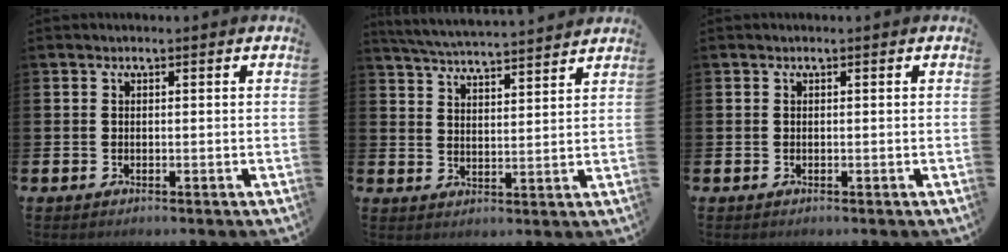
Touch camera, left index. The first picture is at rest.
{"total": 5.3, "force": [5.2, -0.1, 0.7], "torque": [-0.033, -0.037, 0.090]}
{"total": 0.0}